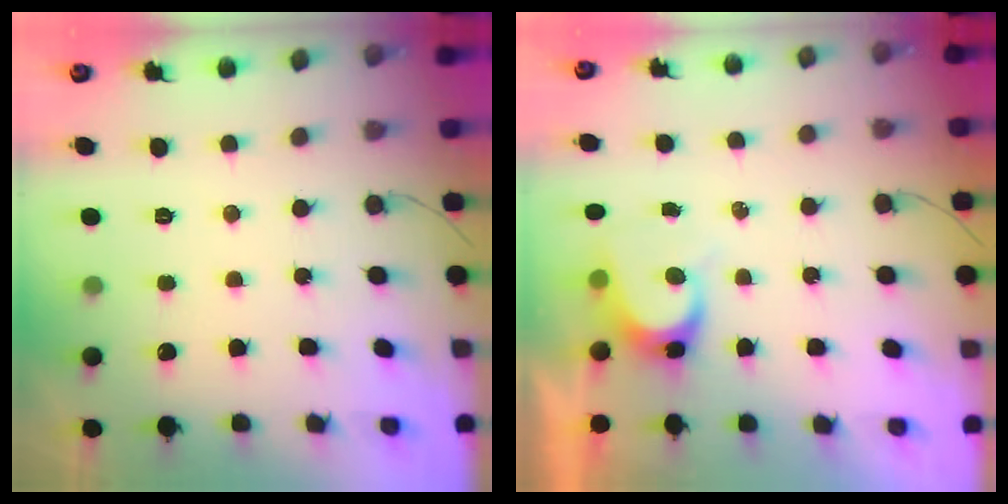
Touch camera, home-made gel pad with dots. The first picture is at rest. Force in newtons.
{"total": 4.4, "press": 4.4, "slide": 0.5}